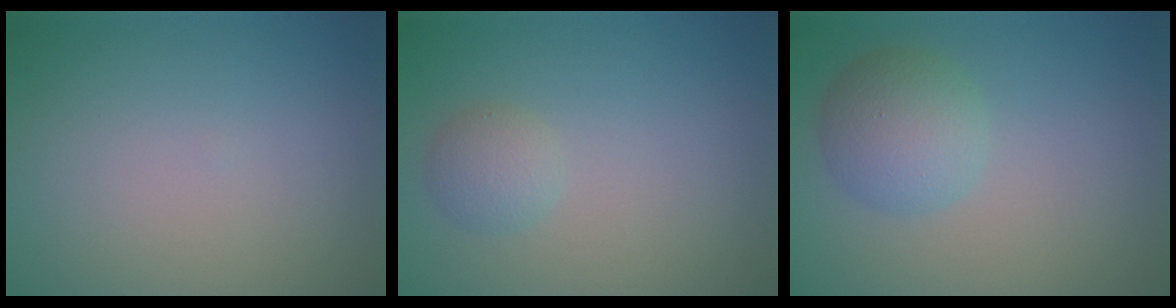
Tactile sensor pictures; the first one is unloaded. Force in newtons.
{"total": 1.7, "press": 1.7, "slide": 0.0}
{"total": 3.8, "press": 3.8, "slide": 0.1}